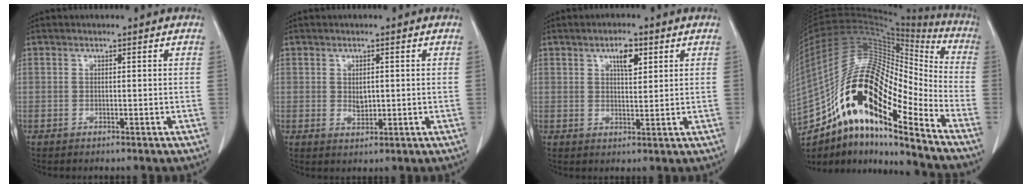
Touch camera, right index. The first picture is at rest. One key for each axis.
{"total": 0.8, "fx": 0.0, "fy": 0.3, "fz": 0.7, "tx": -0.014, "ty": -0.002, "tz": 0.003}
{"total": 4.0, "fx": 2.0, "fy": 1.5, "fz": 3.2, "tx": -0.053, "ty": 0.000, "tz": 0.033}
{"total": 25.1, "fx": -14.5, "fy": 6.6, "fz": 19.4, "tx": -0.381, "ty": 0.021, "tz": -0.254}